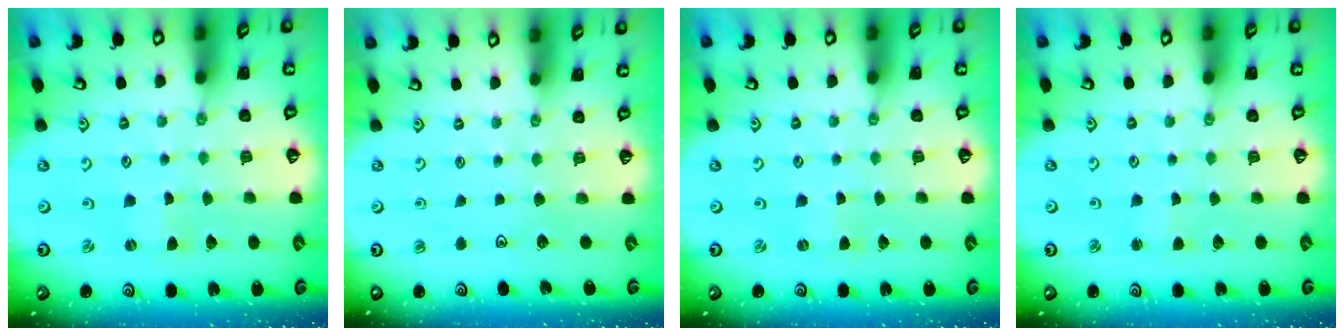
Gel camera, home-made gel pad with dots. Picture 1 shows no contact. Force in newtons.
{"total": 0.0}
{"total": 0.5, "press": 0.4, "slide": 0.3}
{"total": 1.0, "press": 0.9, "slide": 0.1}